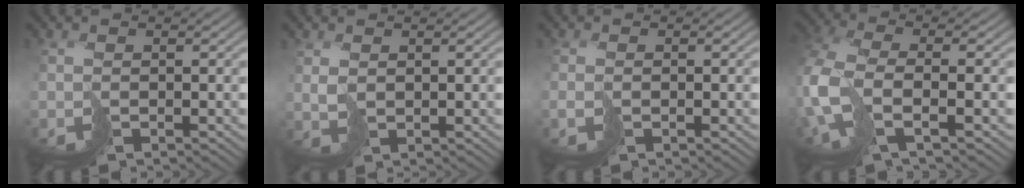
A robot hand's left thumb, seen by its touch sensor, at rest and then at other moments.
{"total": 1.6, "force": [1.3, 0.7, 0.7], "torque": [-0.019, -0.001, 0.035]}
{"total": 0.9, "force": [-0.3, 0.3, 0.8], "torque": [-0.016, -0.004, -0.005]}
{"total": 9.2, "force": [-1.5, 4.6, 7.9], "torque": [-0.221, -0.019, -0.033]}